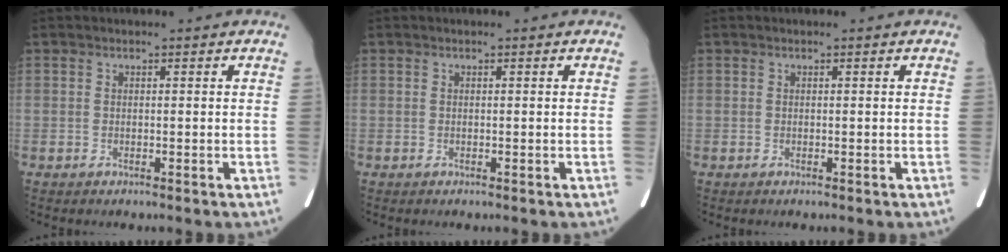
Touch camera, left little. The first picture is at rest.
{"total": 0.0}
{"total": 0.0}